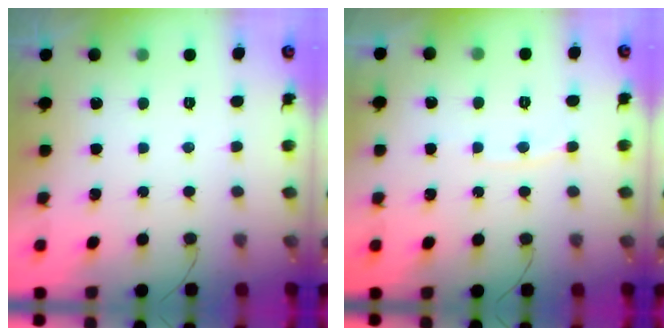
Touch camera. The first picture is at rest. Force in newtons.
{"total": 2.8, "press": 2.7, "slide": 0.4}